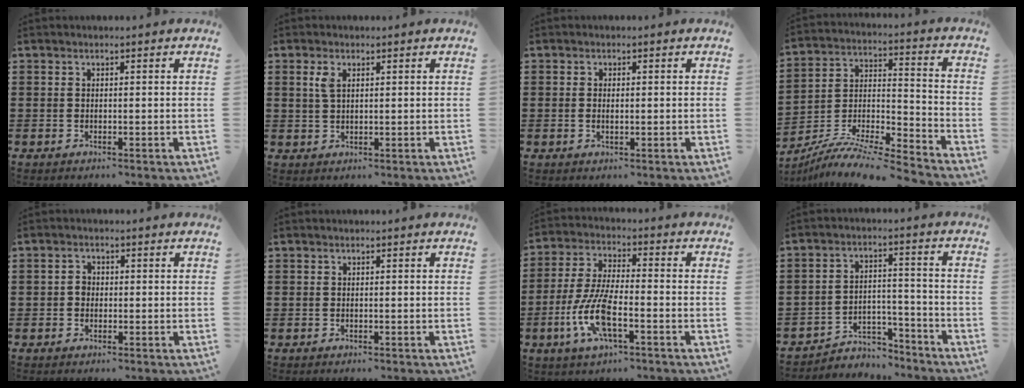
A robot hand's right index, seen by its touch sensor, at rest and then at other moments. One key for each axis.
{"total": 2.4, "fx": 1.0, "fy": 1.1, "fz": 1.9, "tx": -0.042, "ty": 0.004, "tz": 0.017}
{"total": 1.2, "fx": -0.1, "fy": 0.5, "fz": 1.1, "tx": -0.023, "ty": 0.002, "tz": -0.003}
{"total": 8.5, "fx": -8.1, "fy": 0.3, "fz": 2.7, "tx": -0.045, "ty": 0.003, "tz": -0.163}
{"total": 1.6, "fx": -0.2, "fy": 1.2, "fz": 1.0, "tx": -0.021, "ty": 0.005, "tz": -0.004}
{"total": 0.0}
{"total": 9.5, "fx": -3.6, "fy": 2.9, "fz": 8.3, "tx": -0.191, "ty": -0.013, "tz": -0.070}
{"total": 4.6, "fx": -4.2, "fy": 1.6, "fz": 0.8, "tx": -0.019, "ty": 0.013, "tz": -0.086}